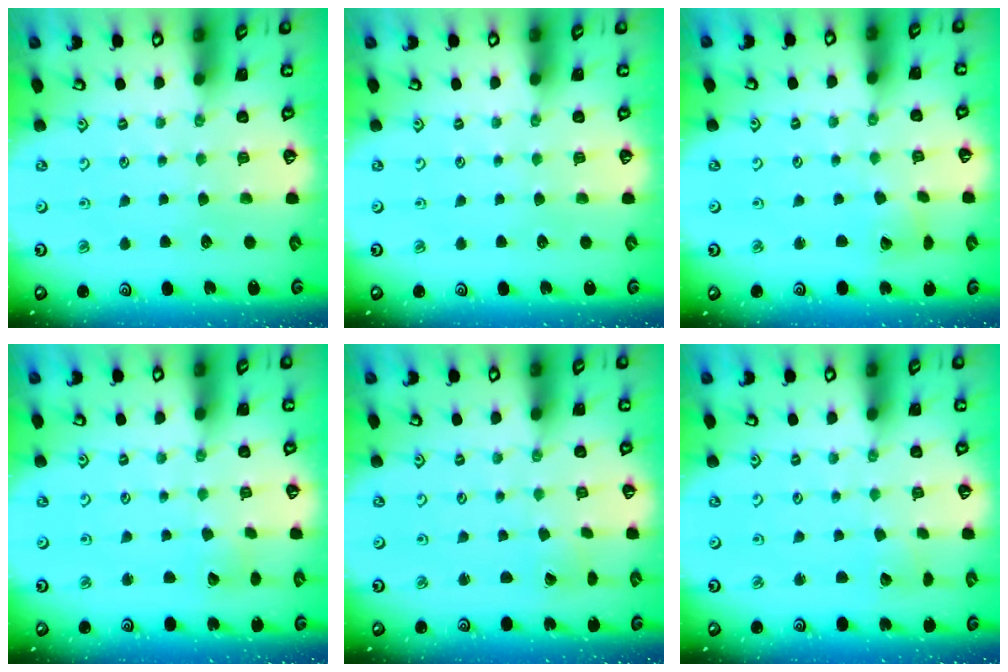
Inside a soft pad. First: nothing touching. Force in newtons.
{"total": 0.0}
{"total": 3.4, "press": 3.3, "slide": 0.4}
{"total": 2.9, "press": 2.9, "slide": 0.3}
{"total": 1.5, "press": 1.5, "slide": 0.1}
{"total": 2.5, "press": 2.5, "slide": 0.2}